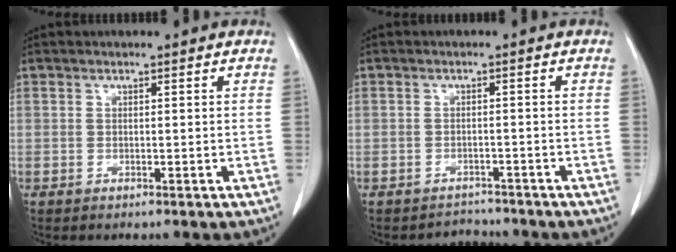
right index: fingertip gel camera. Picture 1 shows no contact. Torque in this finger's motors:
{"motor_torque": [-1.55, 0.33, -0.49, -0.21]}